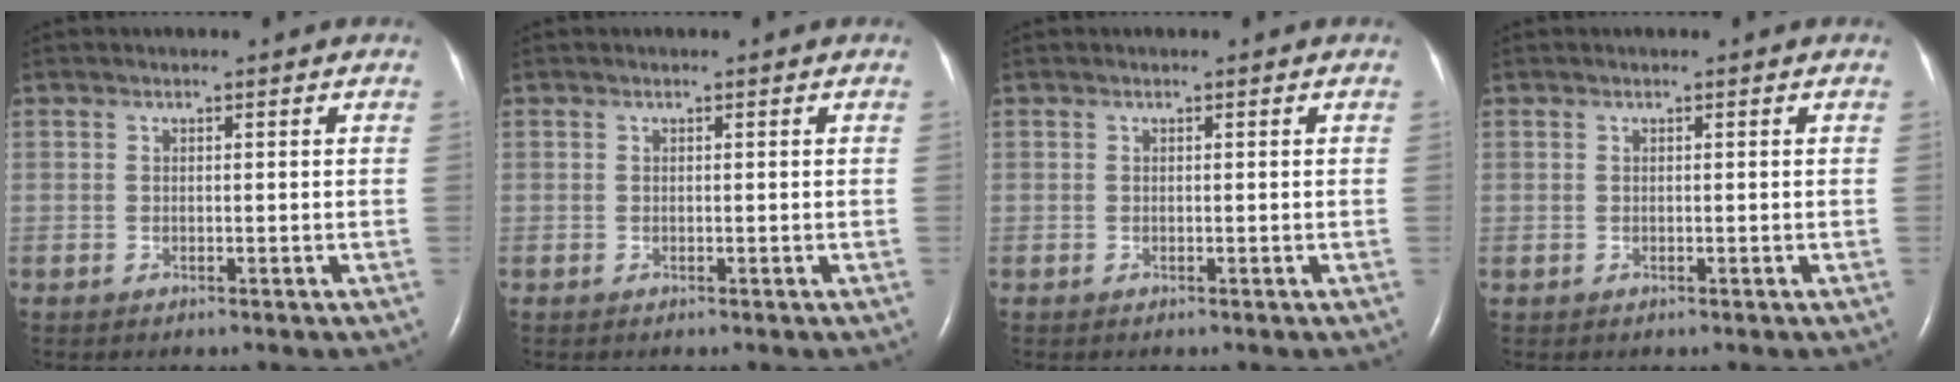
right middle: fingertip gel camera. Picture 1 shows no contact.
{"total": 0.0}
{"total": 0.0}
{"total": 0.0}